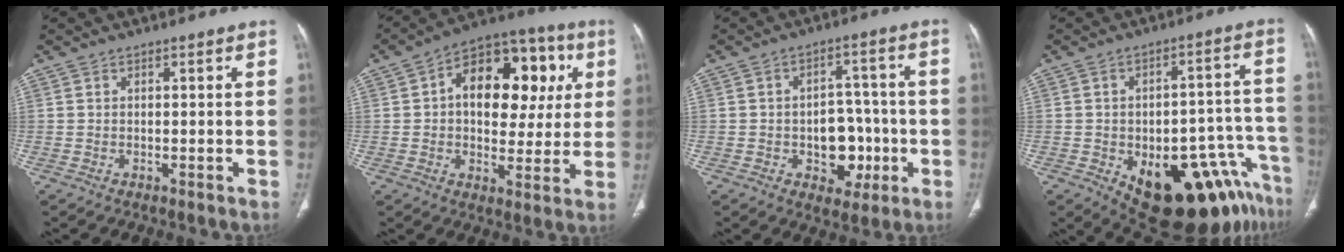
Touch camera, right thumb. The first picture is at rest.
{"total": 19.9, "force": [4.1, 12.4, 15.0], "torque": [-0.157, 0.024, 0.054]}
{"total": 9.7, "force": [-2.4, 7.0, 6.2], "torque": [-0.039, 0.030, -0.024]}
{"total": 22.6, "force": [-12.2, 9.9, 16.2], "torque": [-0.125, 0.087, -0.155]}